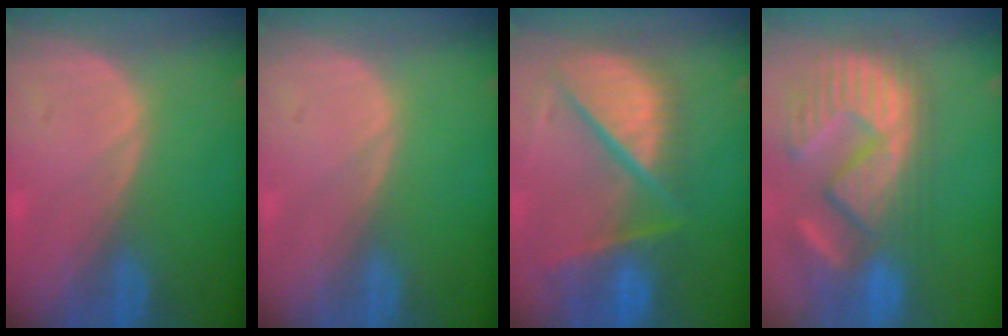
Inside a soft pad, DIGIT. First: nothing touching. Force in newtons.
{"total": 0.0}
{"total": 12.0, "press": 10.0, "slide": 6.6}
{"total": 13.9, "press": 12.0, "slide": 7.0}